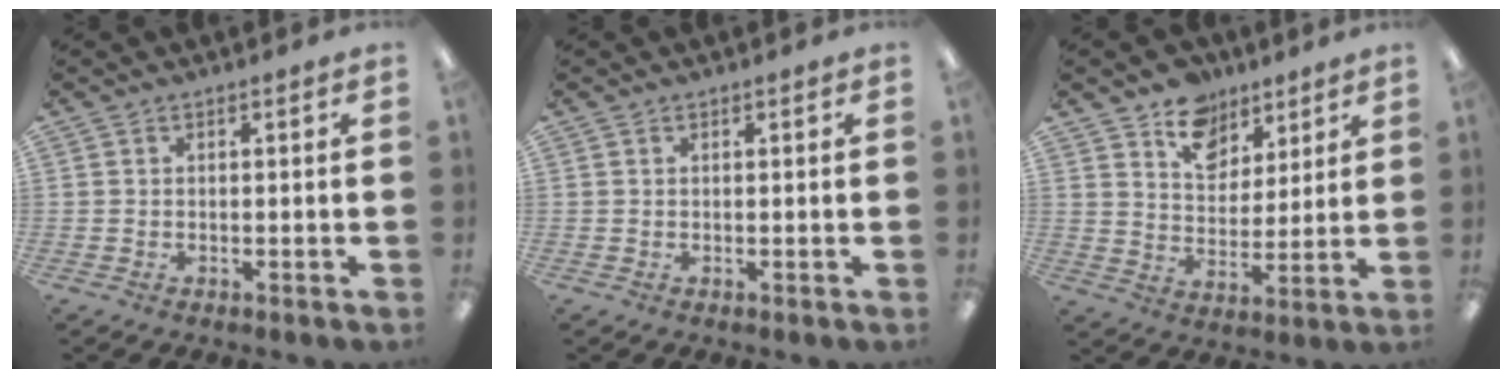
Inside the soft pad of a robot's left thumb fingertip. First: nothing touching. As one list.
[{"total": 0.5, "force": [0.2, 0.3, -0.4], "torque": [0.005, 0.003, 0.004]}, {"total": 11.1, "force": [7.9, 7.6, 2.2], "torque": [-0.030, -0.049, 0.148]}]